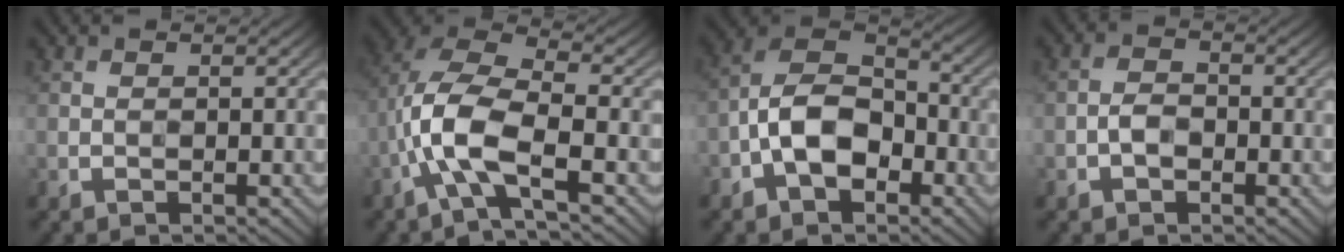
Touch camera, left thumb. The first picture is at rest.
{"total": 9.1, "force": [-3.1, 3.0, 7.9], "torque": [-0.178, 0.011, -0.076]}
{"total": 9.1, "force": [-3.2, 5.3, 6.6], "torque": [-0.131, 0.014, -0.075]}
{"total": 2.2, "force": [-0.9, 1.3, 1.5], "torque": [-0.030, 0.010, -0.022]}